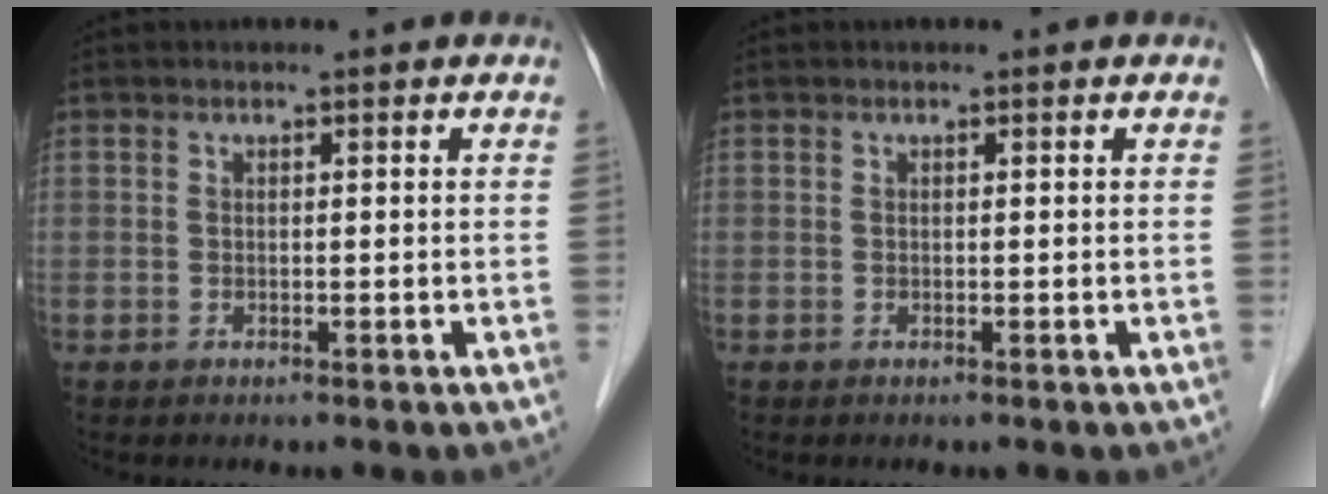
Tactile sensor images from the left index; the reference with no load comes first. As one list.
[{"total": 0.0}]